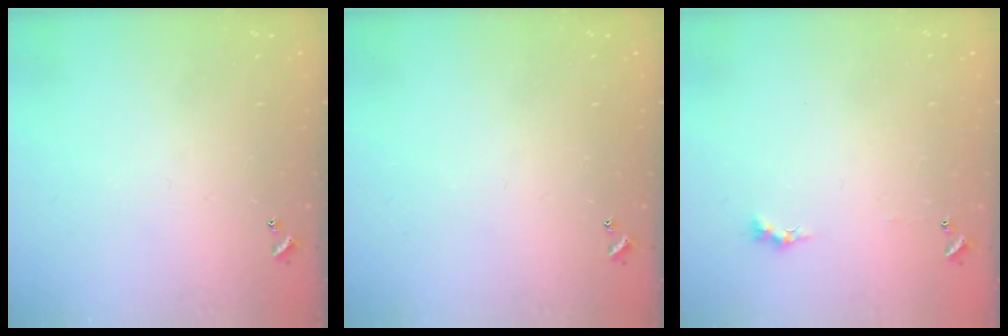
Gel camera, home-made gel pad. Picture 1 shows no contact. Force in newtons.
{"total": 0.0}
{"total": 0.0}